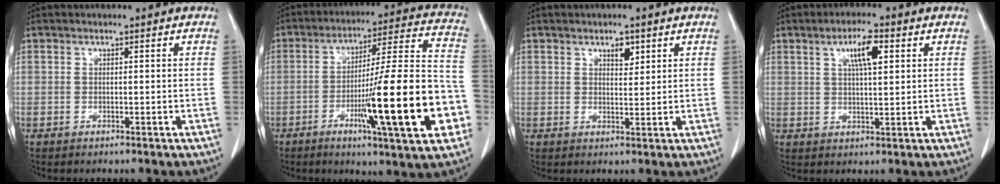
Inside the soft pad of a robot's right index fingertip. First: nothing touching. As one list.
[{"total": 21.6, "force": [-6.6, 1.2, 20.5], "torque": [-0.276, 0.004, -0.099]}, {"total": 2.5, "force": [1.6, 1.2, 1.6], "torque": [-0.024, -0.004, 0.026]}, {"total": 5.7, "force": [2.3, 1.1, 5.1], "torque": [-0.090, 0.005, 0.039]}]